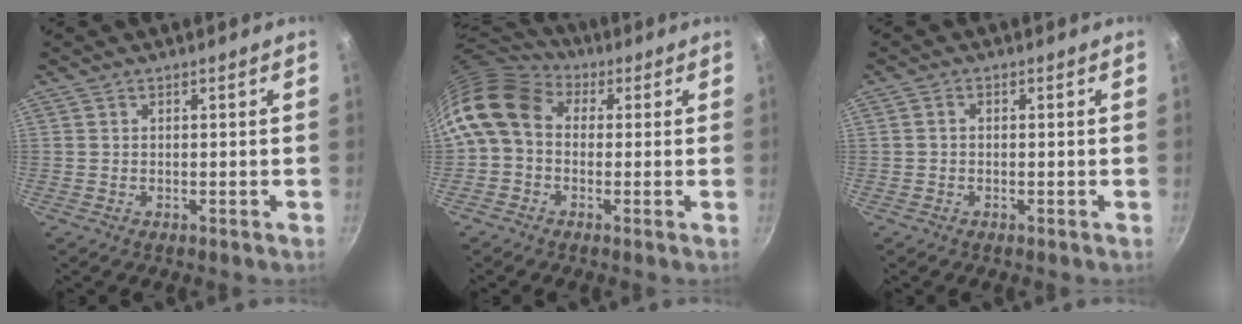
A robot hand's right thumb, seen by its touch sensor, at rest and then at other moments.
{"total": 11.8, "force": [1.3, 9.2, 7.2], "torque": [-0.125, 0.024, 0.001]}
{"total": 1.0, "force": [-0.2, 0.8, 0.6], "torque": [-0.011, 0.006, -0.005]}